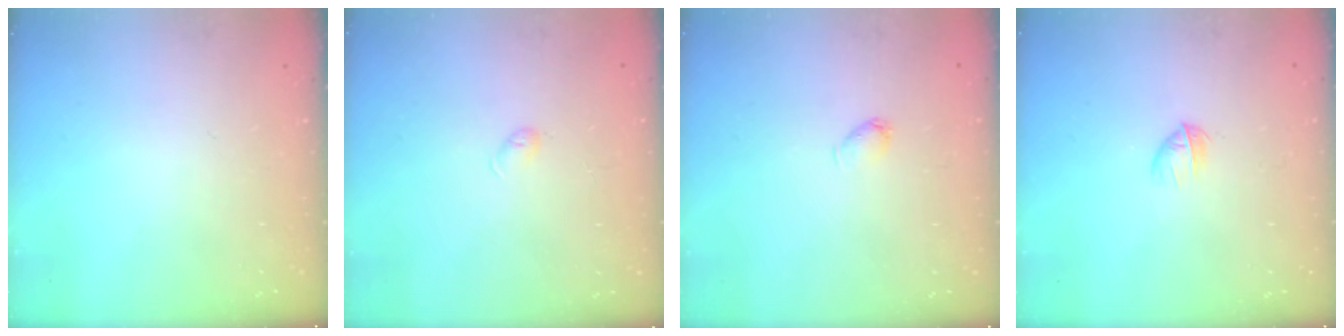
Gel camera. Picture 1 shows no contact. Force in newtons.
{"total": 3.3, "press": 3.2, "slide": 0.7}
{"total": 2.5, "press": 2.4, "slide": 0.4}
{"total": 3.3, "press": 3.2, "slide": 1.0}